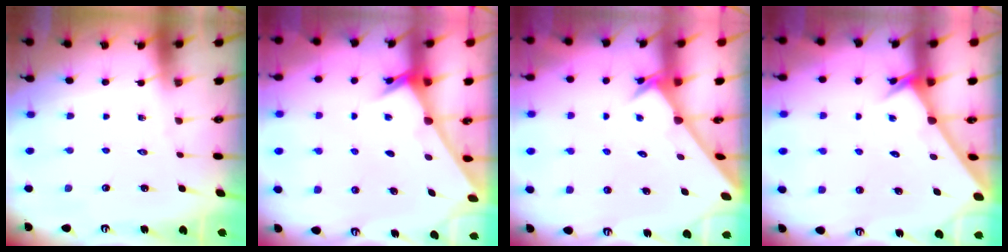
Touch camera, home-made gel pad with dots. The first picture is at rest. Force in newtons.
{"total": 2.4, "press": 2.4, "slide": 0.2}
{"total": 2.6, "press": 2.6, "slide": 0.2}
{"total": 2.2, "press": 2.2, "slide": 0.2}